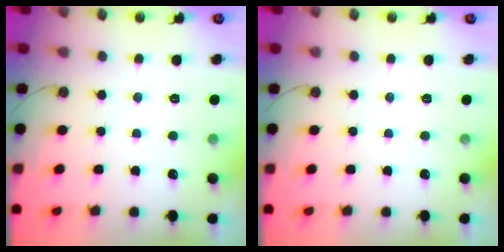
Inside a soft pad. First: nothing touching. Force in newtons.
{"total": 0.0}